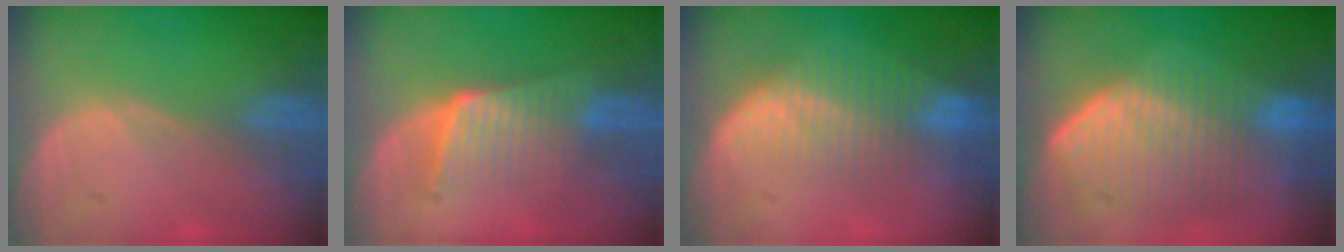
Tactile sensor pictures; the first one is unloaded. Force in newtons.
{"total": 6.7, "press": 5.9, "slide": 3.2}
{"total": 8.0, "press": 7.0, "slide": 3.8}
{"total": 10.7, "press": 9.4, "slide": 5.2}